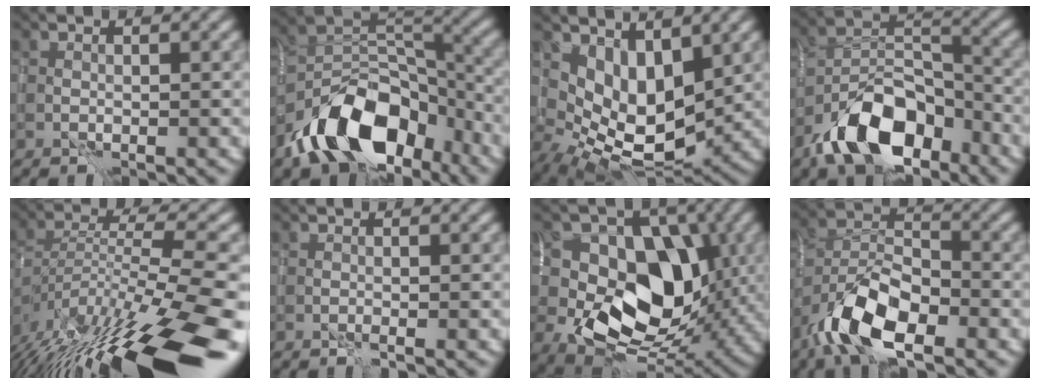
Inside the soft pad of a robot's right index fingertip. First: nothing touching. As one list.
[{"total": 11.7, "force": [-6.2, 6.8, 7.2], "torque": [-0.111, 0.005, -0.111]}, {"total": 5.6, "force": [2.4, 3.1, 4.1], "torque": [-0.076, -0.022, 0.050]}, {"total": 10.3, "force": [-6.2, 5.1, 6.4], "torque": [-0.109, 0.006, -0.116]}, {"total": 16.1, "force": [-10.9, 2.6, 11.6], "torque": [-0.204, 0.011, -0.177]}, {"total": 0.0}, {"total": 13.6, "force": [0.7, 9.6, 9.6], "torque": [-0.116, 0.008, 0.005]}, {"total": 8.1, "force": [-4.7, 3.3, 5.7], "torque": [-0.102, 0.009, -0.094]}]